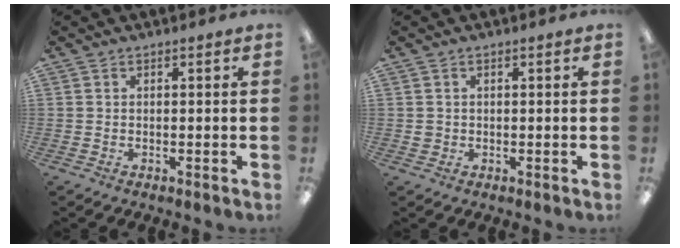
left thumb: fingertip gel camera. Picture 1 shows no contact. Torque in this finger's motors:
{"motor_torque": [-0.12, 0.29, 0.17, -0.13, -0.02]}